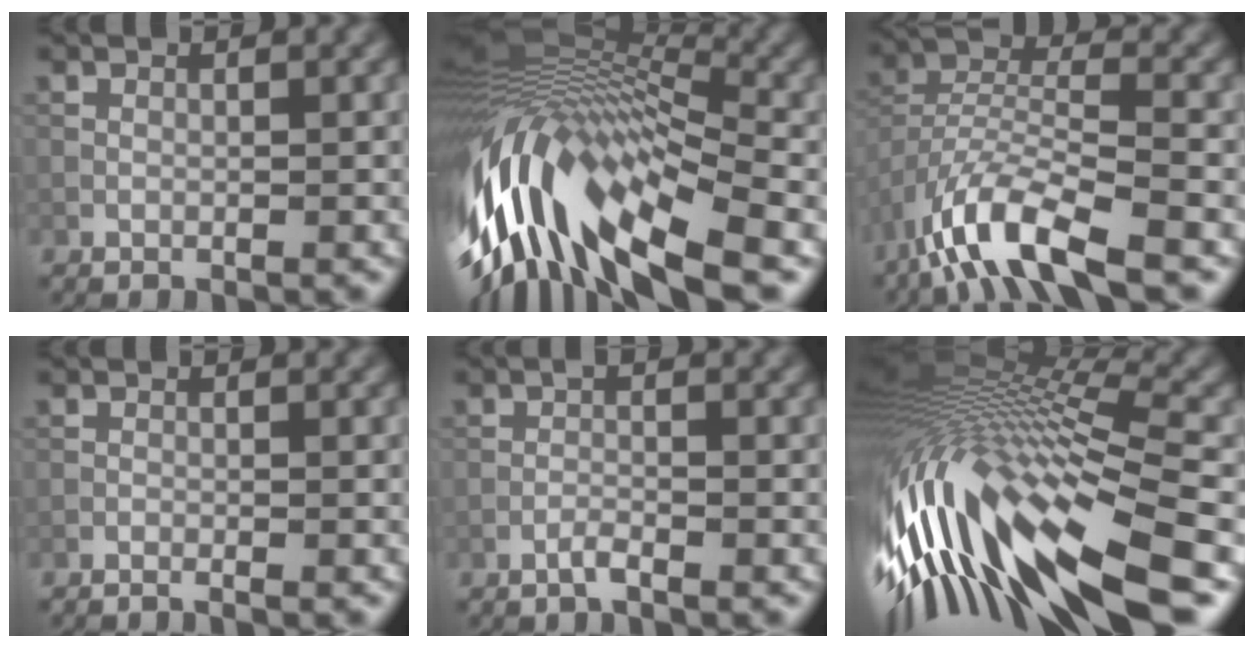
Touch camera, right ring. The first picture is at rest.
{"total": 15.1, "force": [-4.3, 6.7, 12.8], "torque": [-0.261, 0.002, -0.074]}
{"total": 9.1, "force": [-6.0, 2.6, 6.3], "torque": [-0.119, -0.001, -0.121]}
{"total": 0.9, "force": [-0.7, -0.2, 0.5], "torque": [-0.016, 0.002, -0.016]}
{"total": 1.3, "force": [-0.9, 0.0, 0.9], "torque": [-0.020, 0.003, -0.019]}
{"total": 16.4, "force": [-4.1, 4.9, 15.1], "torque": [-0.307, 0.015, -0.072]}